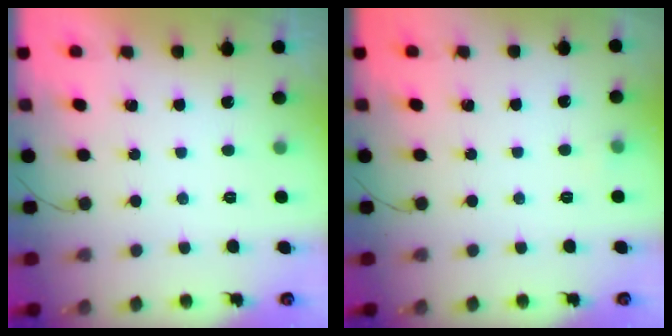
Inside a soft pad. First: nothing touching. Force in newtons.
{"total": 3.5, "press": 3.4, "slide": 1.1}